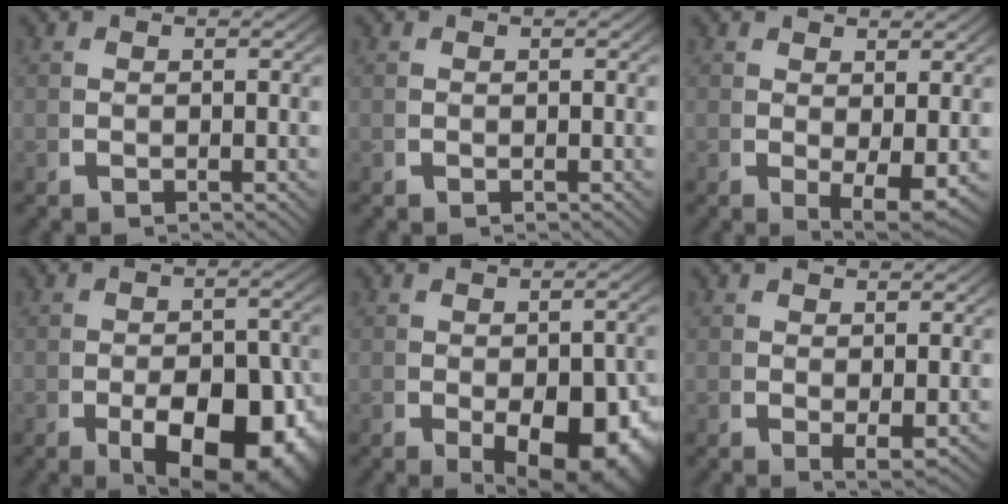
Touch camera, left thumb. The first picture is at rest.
{"total": 0.0}
{"total": 2.6, "force": [0.3, 1.0, 2.4], "torque": [-0.038, -0.019, 0.016]}
{"total": 10.4, "force": [-2.9, 6.0, 8.0], "torque": [-0.125, -0.050, -0.019]}
{"total": 9.1, "force": [-2.4, 5.4, 6.9], "torque": [-0.110, -0.053, -0.007]}
{"total": 1.5, "force": [0.6, 0.5, 1.3], "torque": [-0.021, -0.008, 0.016]}